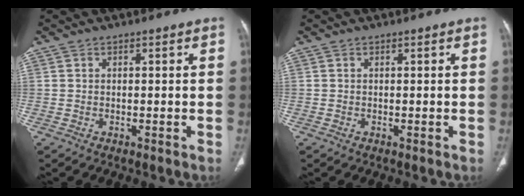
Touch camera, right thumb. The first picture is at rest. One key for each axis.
{"total": 0.0}